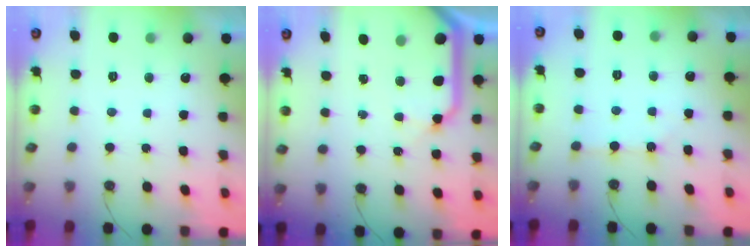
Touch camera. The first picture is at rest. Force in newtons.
{"total": 14.3, "press": 14.2, "slide": 1.5}
{"total": 1.8, "press": 1.7, "slide": 0.4}